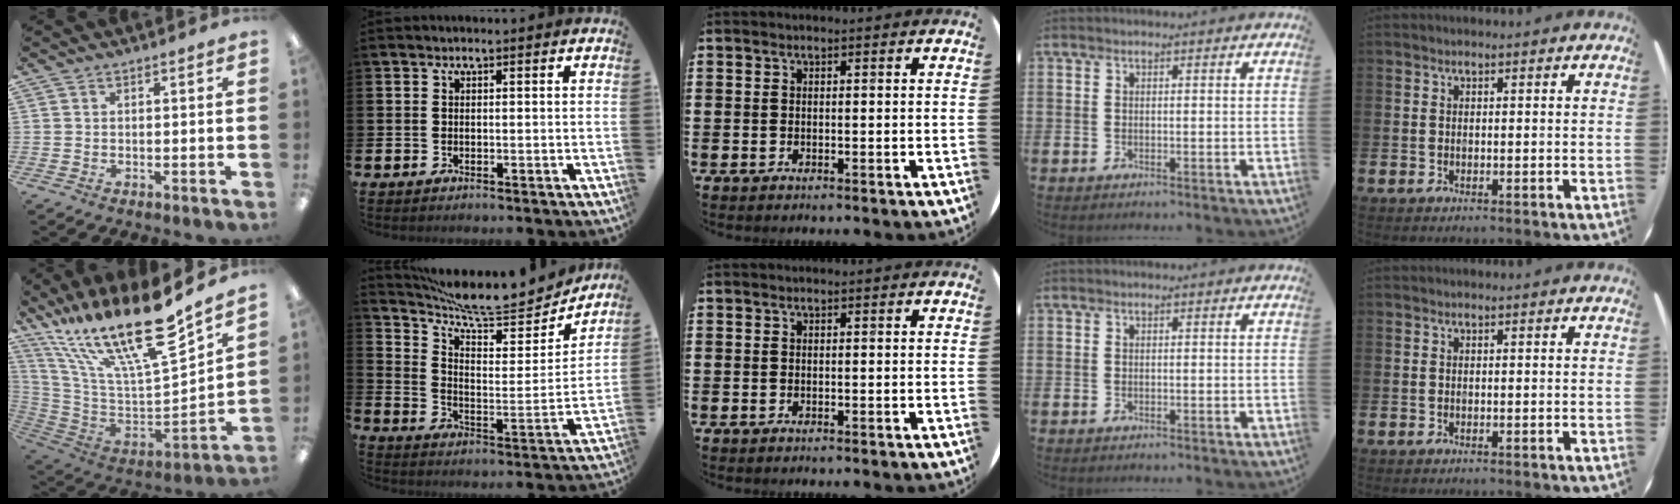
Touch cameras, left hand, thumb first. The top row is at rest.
{"thumb": {"total": 25.2, "force": [17.4, 6.1, 17.2], "torque": [-0.309, -0.124, 0.294]}, "index": {"total": 9.4, "force": [8.9, 1.5, 2.5], "torque": [-0.073, -0.078, 0.150]}}